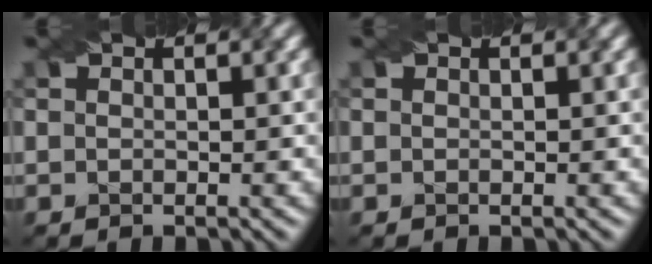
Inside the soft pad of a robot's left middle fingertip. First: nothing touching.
{"total": 0.0}